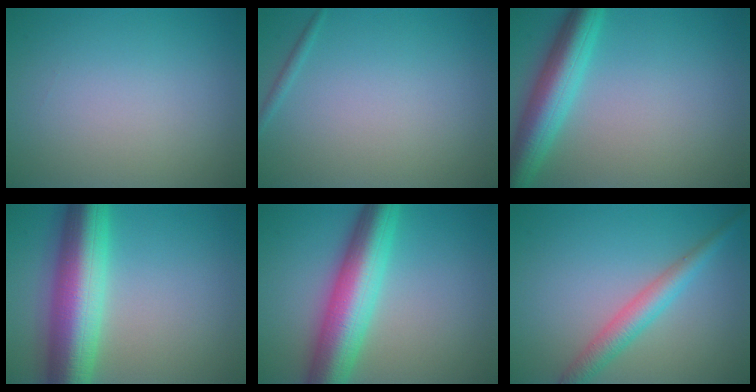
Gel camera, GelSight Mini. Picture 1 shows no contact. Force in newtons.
{"total": 0.6, "press": 0.6, "slide": 0.1}
{"total": 6.0, "press": 6.0, "slide": 0.2}
{"total": 10.1, "press": 10.1, "slide": 0.1}
{"total": 8.7, "press": 8.7, "slide": 0.1}
{"total": 3.3, "press": 3.3, "slide": 0.1}